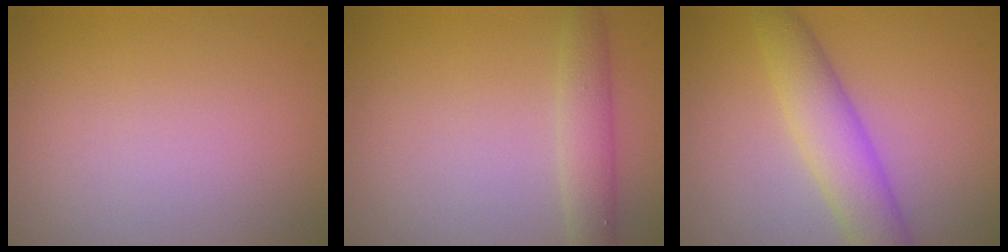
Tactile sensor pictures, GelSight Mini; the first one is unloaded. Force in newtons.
{"total": 2.6, "press": 2.6, "slide": 0.0}
{"total": 4.8, "press": 4.8, "slide": 0.2}